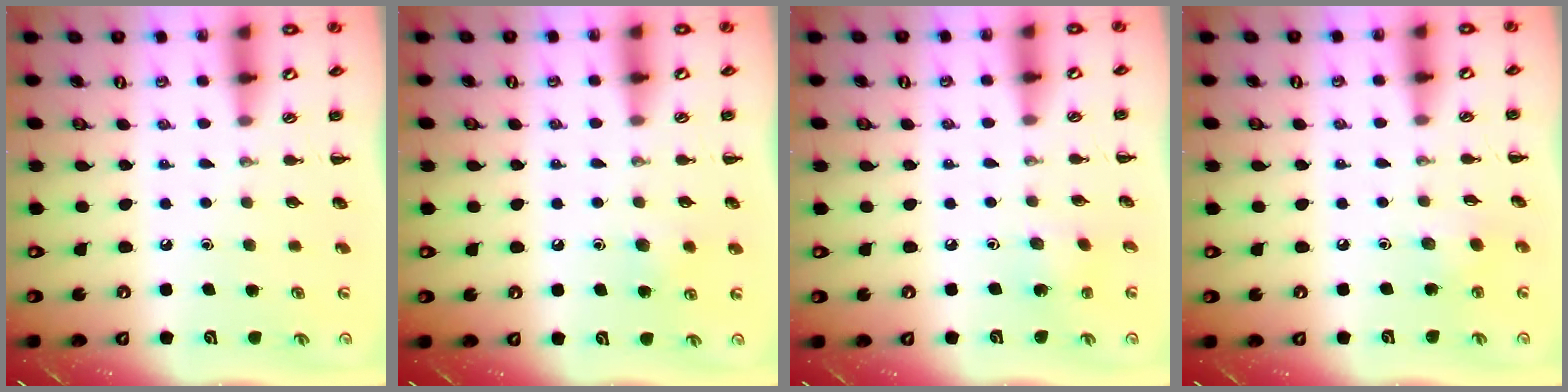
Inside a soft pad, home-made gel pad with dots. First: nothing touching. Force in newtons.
{"total": 4.9, "press": 4.6, "slide": 1.5}
{"total": 1.6, "press": 1.5, "slide": 0.6}
{"total": 2.9, "press": 2.8, "slide": 0.6}